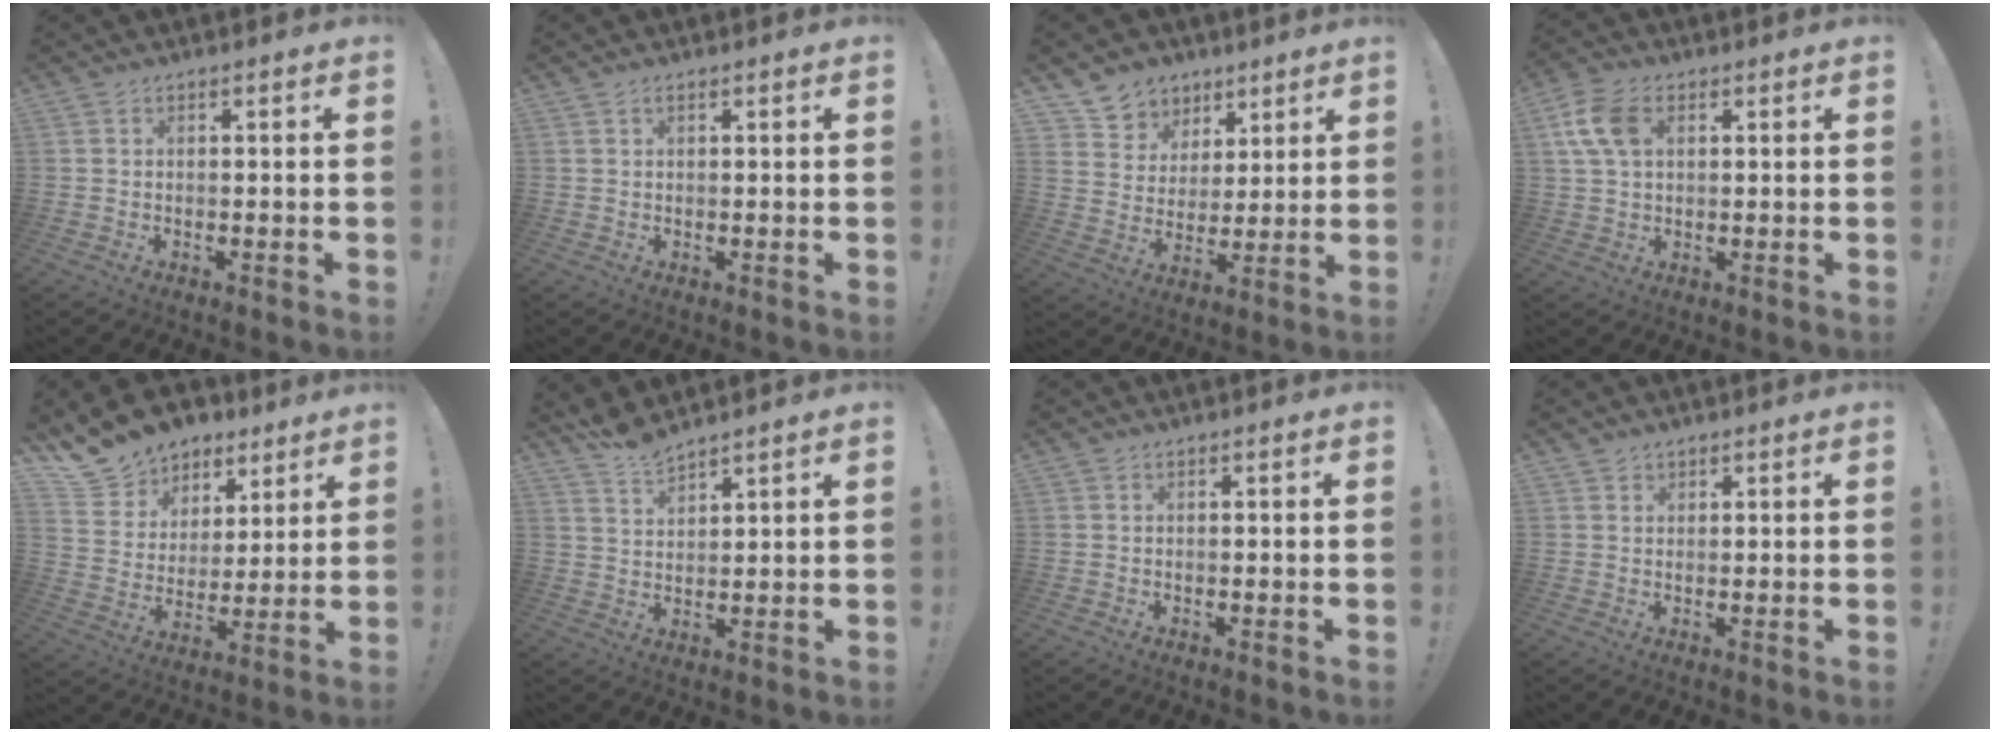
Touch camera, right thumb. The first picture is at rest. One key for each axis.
{"total": 0.6, "fx": 0.4, "fy": 0.4, "fz": 0.3, "tx": 0.002, "ty": -0.002, "tz": 0.007}
{"total": 8.4, "fx": 4.7, "fy": 6.9, "fz": 0.8, "tx": -0.008, "ty": -0.043, "tz": 0.096}
{"total": 9.8, "fx": 2.9, "fy": 6.4, "fz": 6.9, "tx": -0.136, "ty": 0.005, "tz": 0.054}
{"total": 13.7, "fx": 10.4, "fy": 8.6, "fz": 2.2, "tx": -0.048, "ty": -0.083, "tz": 0.206}
{"total": 5.8, "fx": 5.5, "fy": 0.8, "fz": 1.3, "tx": -0.039, "ty": -0.032, "tz": 0.104}
{"total": 0.0}
{"total": 1.5, "fx": 1.2, "fy": 0.9, "fz": 0.1, "tx": 0.005, "ty": -0.008, "tz": 0.020}